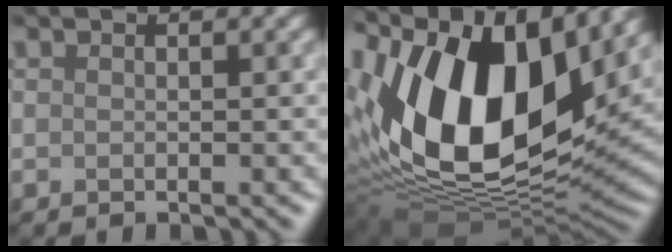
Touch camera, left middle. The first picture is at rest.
{"total": 17.3, "force": [4.2, 10.1, 13.5], "torque": [-0.264, -0.002, 0.065]}